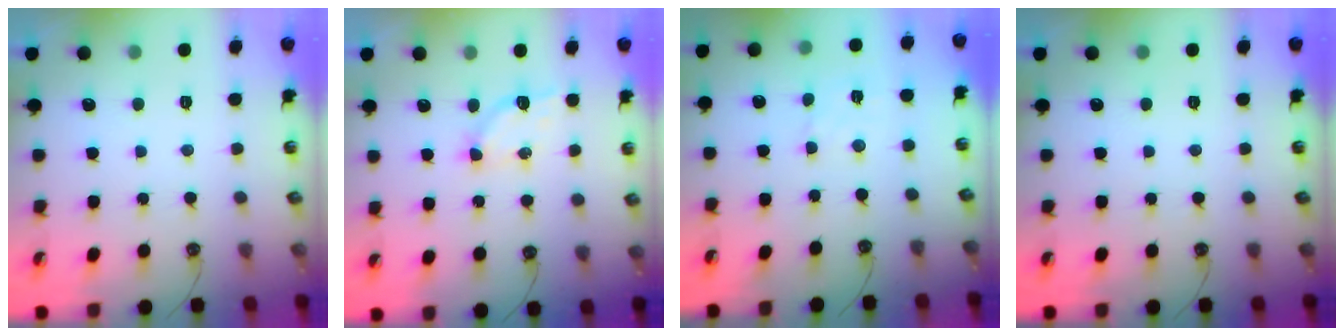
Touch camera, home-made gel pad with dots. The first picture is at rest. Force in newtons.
{"total": 4.4, "press": 4.4, "slide": 0.4}
{"total": 2.5, "press": 2.5, "slide": 0.4}
{"total": 0.0}